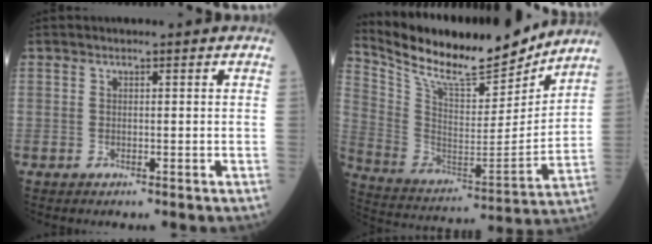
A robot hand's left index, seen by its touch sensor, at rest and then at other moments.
{"total": 19.7, "force": [17.6, 3.9, 7.9], "torque": [-0.162, -0.021, 0.297]}